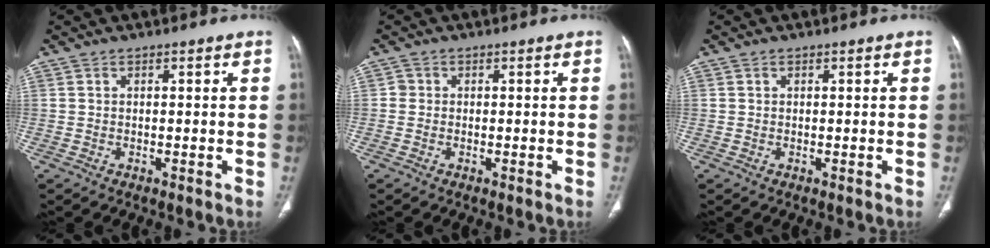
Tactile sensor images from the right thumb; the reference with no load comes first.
{"total": 1.0, "force": [0.0, 1.0, 0.2], "torque": [0.003, 0.003, 0.000]}
{"total": 0.0}